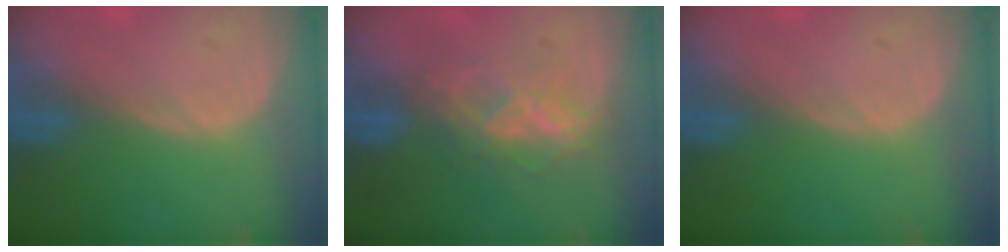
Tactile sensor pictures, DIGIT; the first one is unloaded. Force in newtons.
{"total": 5.8, "press": 5.6, "slide": 1.6}
{"total": 0.0}